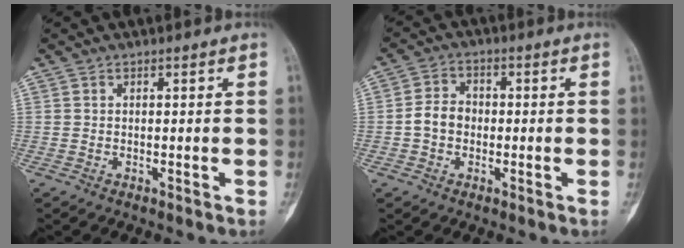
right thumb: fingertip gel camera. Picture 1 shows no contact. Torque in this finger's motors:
{"motor_torque": [0.66, 0.69, 0.16, -0.22, 0.02]}